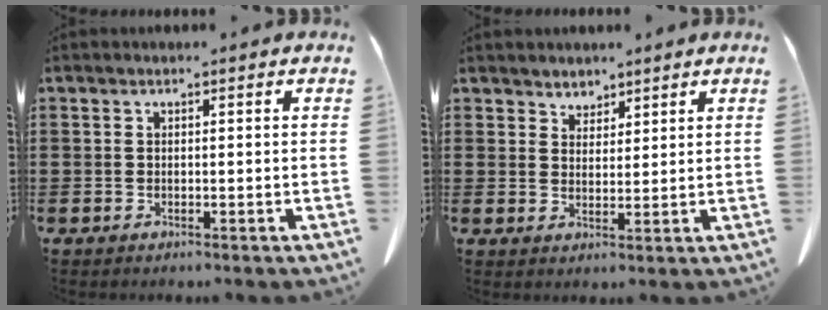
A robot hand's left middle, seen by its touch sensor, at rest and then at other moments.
{"total": 2.8, "force": [2.6, 1.0, -0.2], "torque": [-0.005, -0.002, 0.050]}